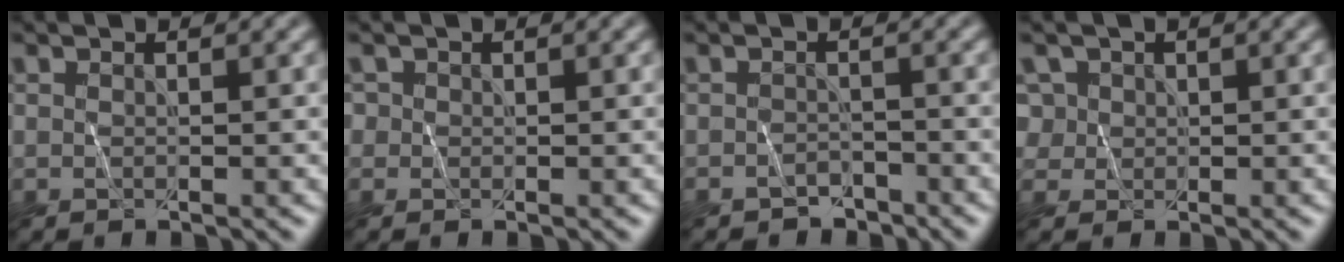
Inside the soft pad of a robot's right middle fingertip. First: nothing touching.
{"total": 0.6, "force": [0.1, 0.6, -0.1], "torque": [0.005, 0.004, -0.003]}
{"total": 1.8, "force": [-1.7, 0.6, -0.1], "torque": [0.005, 0.006, -0.030]}
{"total": 2.9, "force": [1.3, 2.4, 1.0], "torque": [-0.028, 0.009, 0.033]}